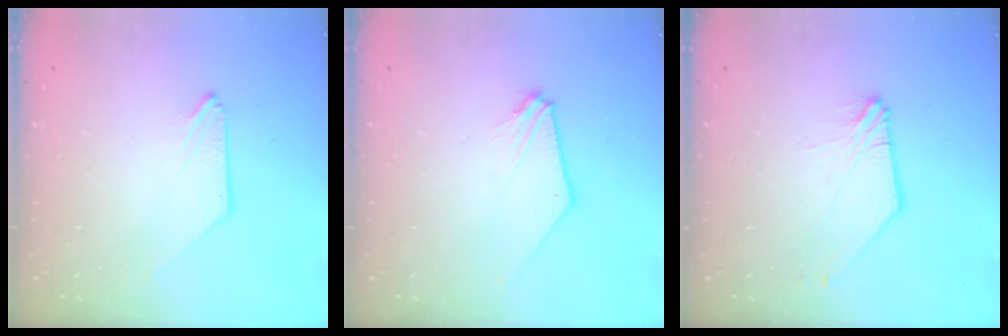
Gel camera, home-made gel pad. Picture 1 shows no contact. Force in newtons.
{"total": 1.8, "press": 1.8, "slide": 0.4}
{"total": 2.3, "press": 2.3, "slide": 0.2}